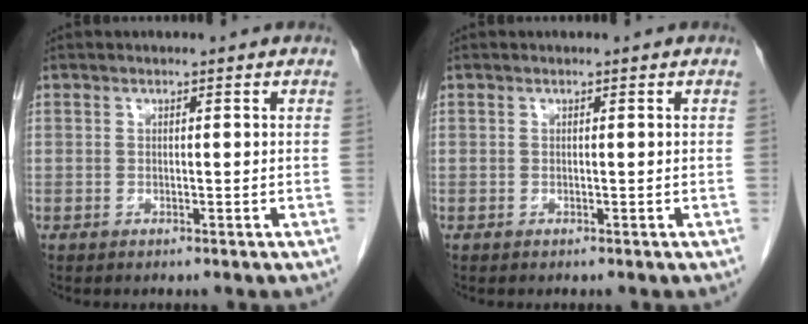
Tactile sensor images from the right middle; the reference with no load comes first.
{"total": 0.0}